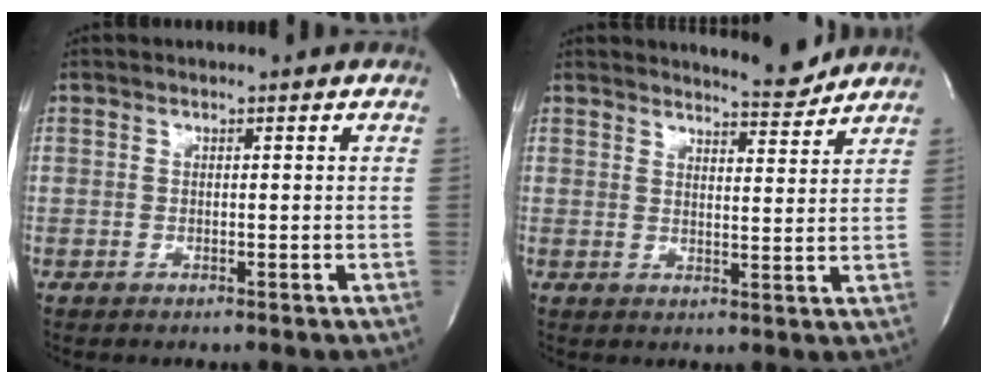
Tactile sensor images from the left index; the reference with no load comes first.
{"total": 4.6, "force": [4.6, 0.0, 0.5], "torque": [-0.016, -0.024, 0.061]}